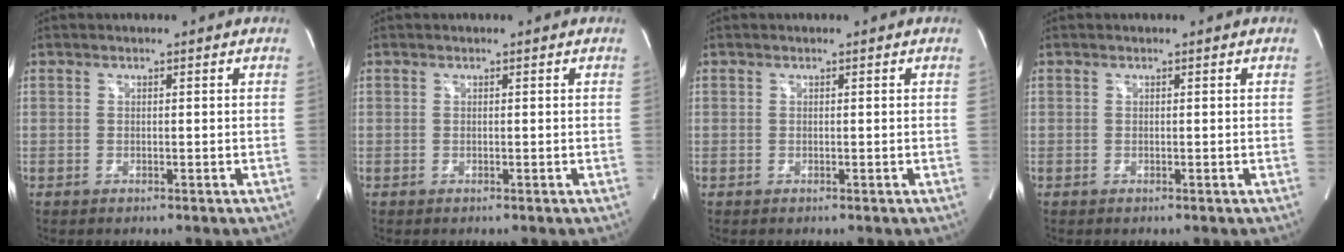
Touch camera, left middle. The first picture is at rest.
{"total": 0.0}
{"total": 0.0}
{"total": 0.0}